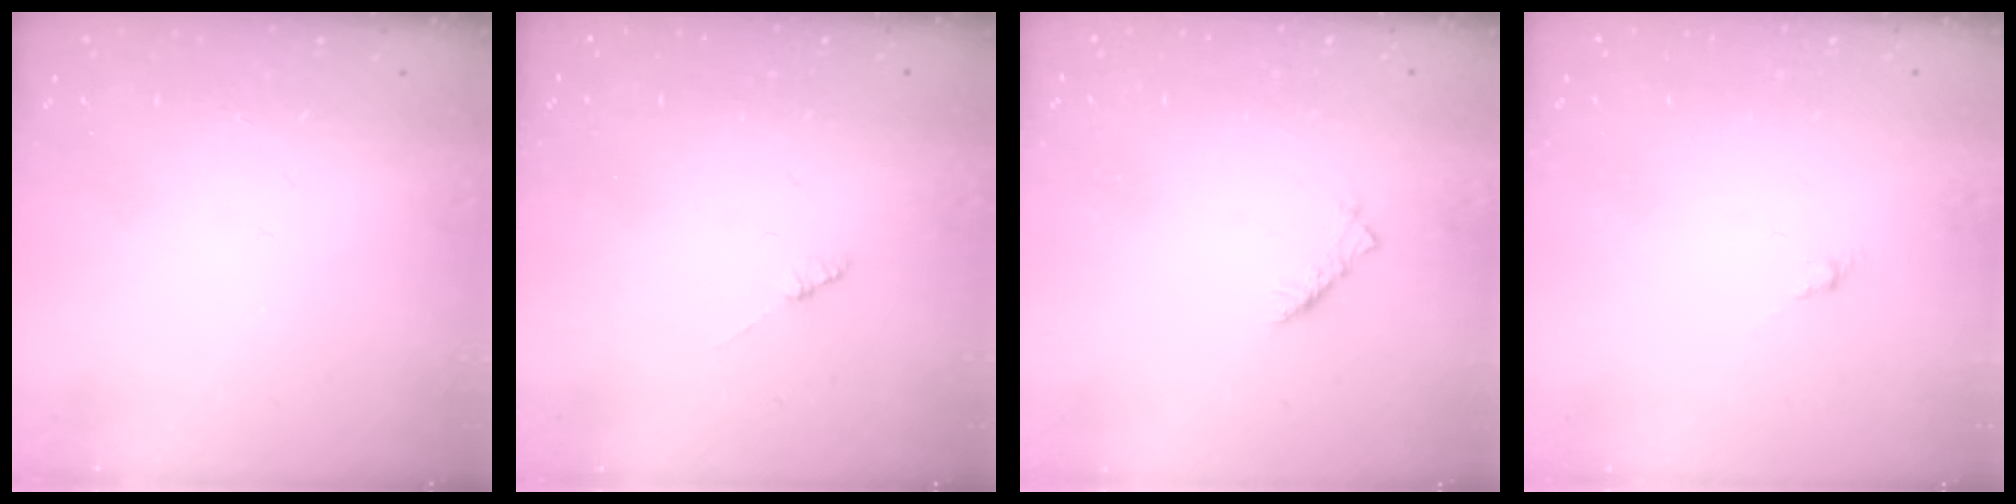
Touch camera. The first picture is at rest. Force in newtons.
{"total": 0.9, "press": 0.8, "slide": 0.2}
{"total": 2.5, "press": 2.4, "slide": 0.7}
{"total": 0.0}